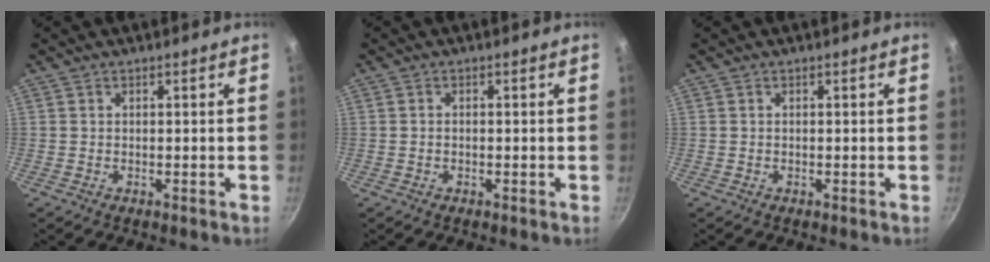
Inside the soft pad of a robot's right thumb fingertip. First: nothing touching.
{"total": 0.7, "force": [-0.2, 0.4, 0.4], "torque": [-0.011, 0.005, -0.004]}
{"total": 0.0}